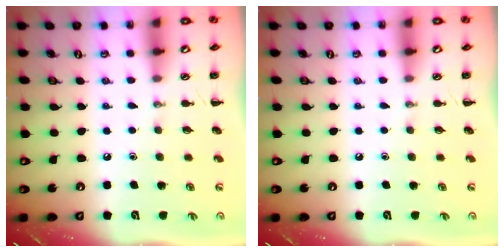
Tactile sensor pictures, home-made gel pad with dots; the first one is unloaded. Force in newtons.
{"total": 0.0}